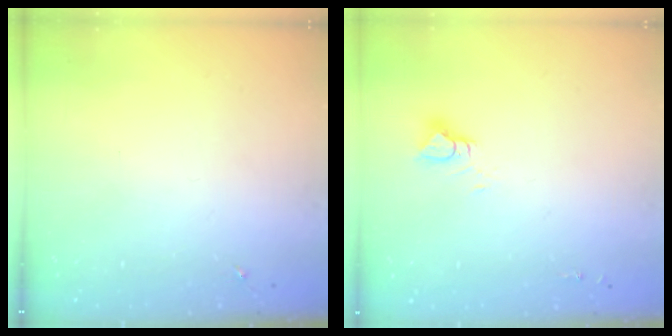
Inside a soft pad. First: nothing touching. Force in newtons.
{"total": 4.5, "press": 4.5, "slide": 0.2}